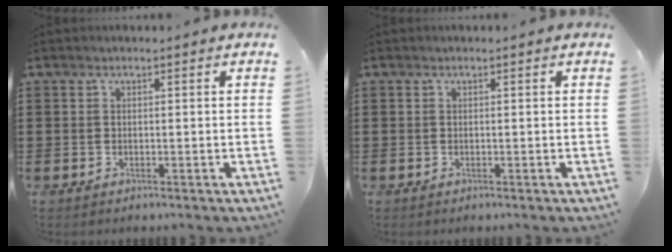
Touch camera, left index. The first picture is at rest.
{"total": 0.0}